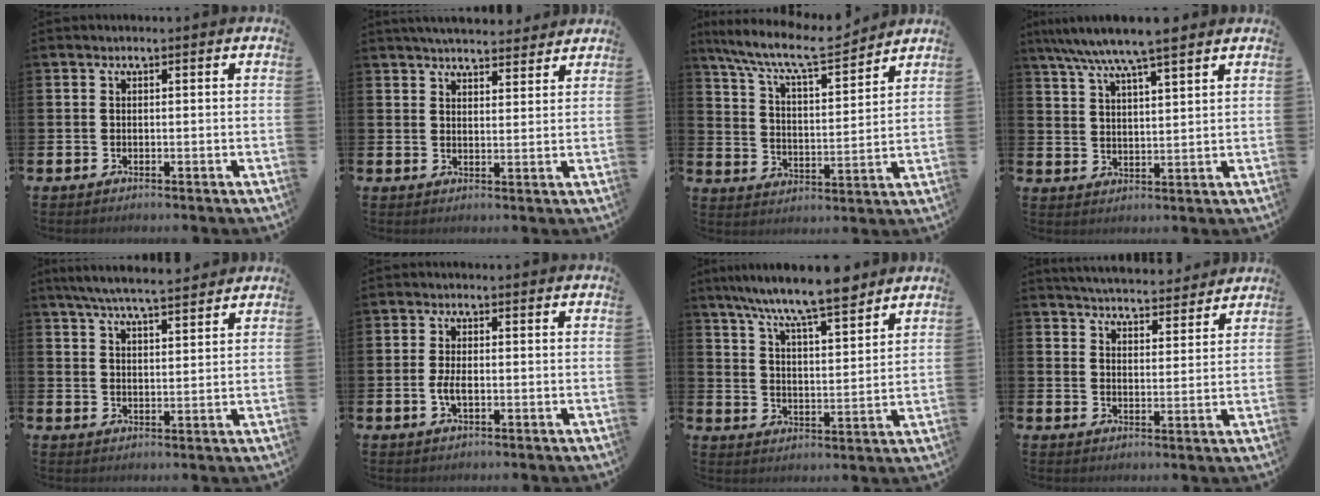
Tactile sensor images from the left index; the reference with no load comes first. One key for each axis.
{"total": 4.6, "fx": 4.6, "fy": 0.6, "fz": 0.5, "tx": -0.007, "ty": -0.026, "tz": 0.080}
{"total": 9.8, "fx": 8.8, "fy": 1.6, "fz": 3.9, "tx": -0.100, "ty": -0.057, "tz": 0.152}
{"total": 7.8, "fx": 7.0, "fy": 0.7, "fz": 3.4, "tx": -0.079, "ty": -0.027, "tz": 0.124}
{"total": 6.3, "fx": 6.0, "fy": 0.4, "fz": 1.9, "tx": -0.046, "ty": -0.028, "tz": 0.106}
{"total": 2.6, "fx": -0.5, "fy": 1.2, "fz": 2.2, "tx": -0.038, "ty": 0.001, "tz": -0.011}
{"total": 9.1, "fx": 8.3, "fy": 0.6, "fz": 3.7, "tx": -0.090, "ty": -0.045, "tz": 0.147}
{"total": 5.2, "fx": 5.1, "fy": 0.5, "fz": 0.2, "tx": -0.015, "ty": -0.039, "tz": 0.089}